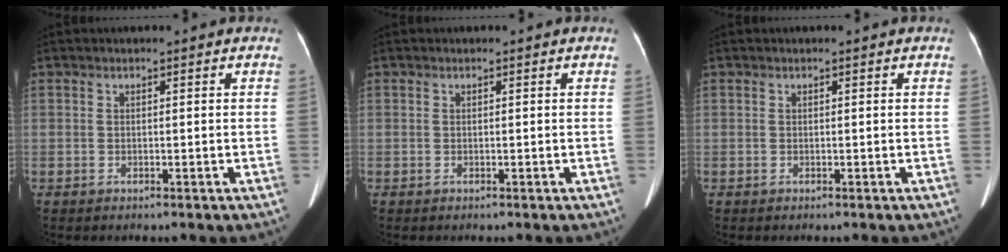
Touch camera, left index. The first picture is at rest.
{"total": 0.0}
{"total": 0.0}